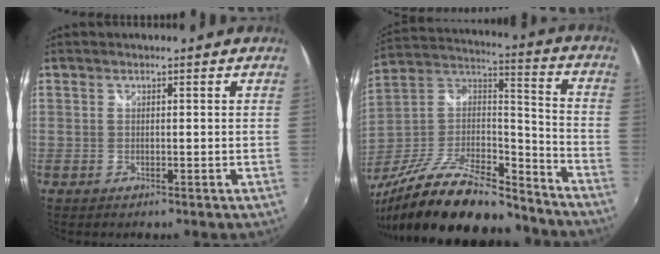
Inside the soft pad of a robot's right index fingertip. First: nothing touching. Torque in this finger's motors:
{"motor_torque": [0.58, -0.61, 0.61, 0.10]}